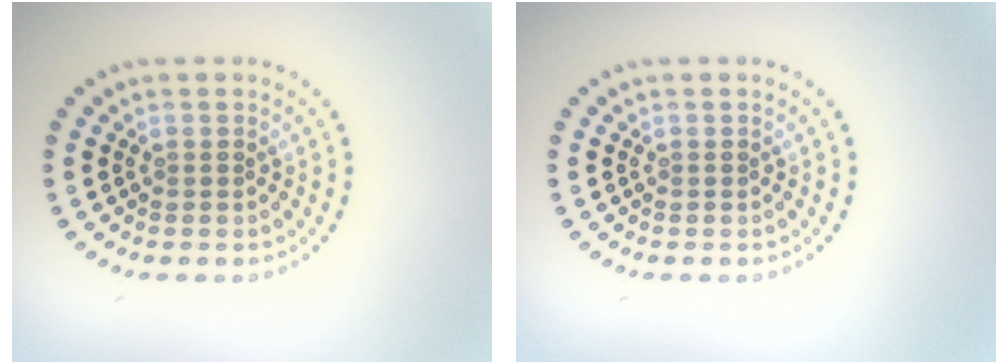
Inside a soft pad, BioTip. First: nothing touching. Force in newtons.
{"total": 0.0}